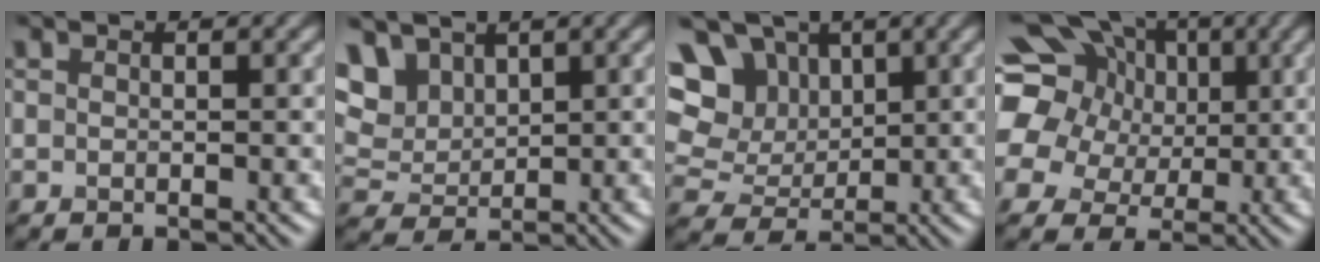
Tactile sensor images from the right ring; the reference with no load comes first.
{"total": 6.7, "force": [3.7, 4.5, 3.3], "torque": [-0.101, 0.009, 0.077]}
{"total": 13.6, "force": [5.6, 10.2, 7.0], "torque": [-0.153, 0.036, 0.091]}
{"total": 22.1, "force": [6.3, 18.6, 10.0], "torque": [-0.230, 0.046, 0.066]}